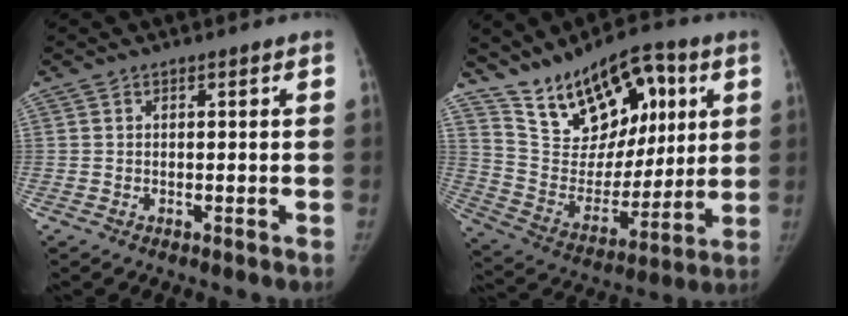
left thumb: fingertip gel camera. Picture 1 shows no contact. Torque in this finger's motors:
{"motor_torque": [0.52, 0.51, 1.41, -1.37, 0.02]}